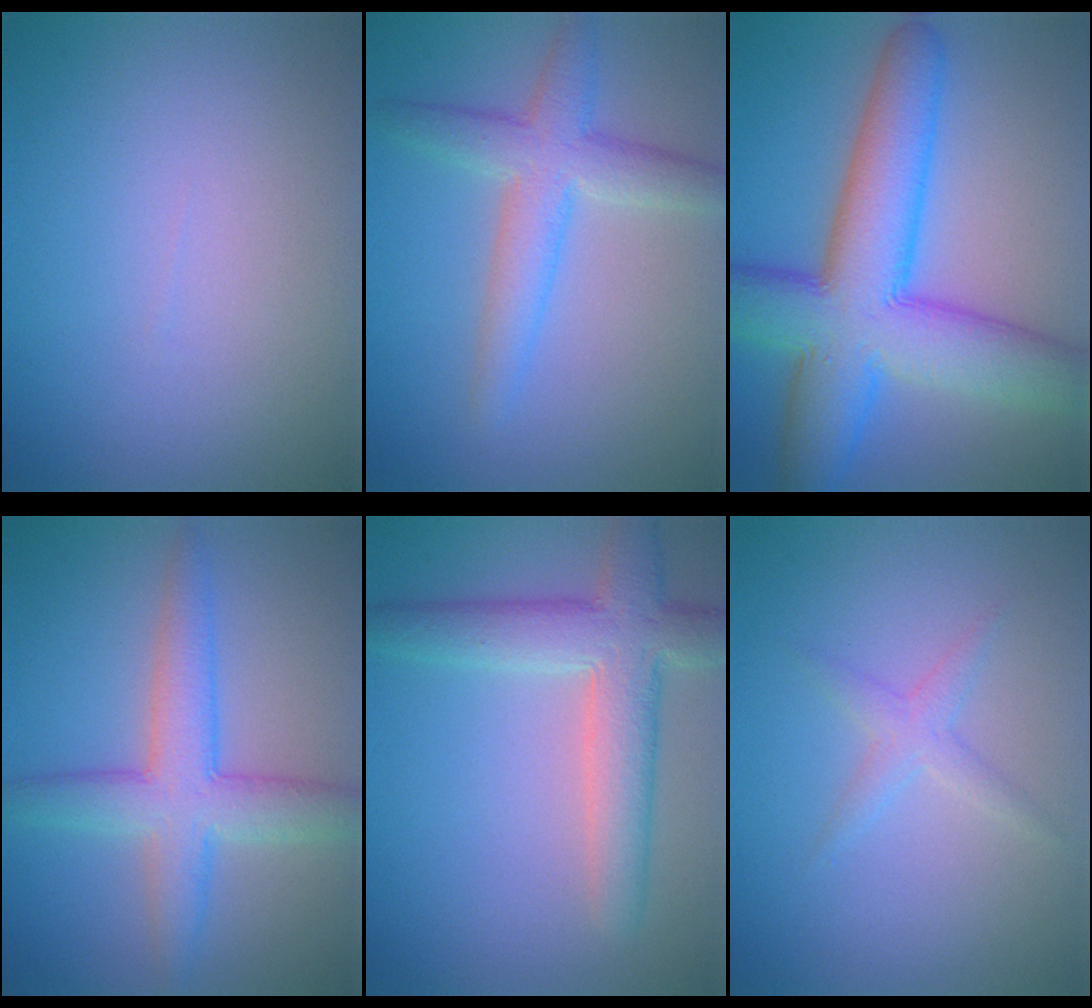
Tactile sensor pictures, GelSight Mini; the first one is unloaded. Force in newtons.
{"total": 4.4, "press": 4.4, "slide": 0.0}
{"total": 11.5, "press": 11.5, "slide": 0.4}
{"total": 5.5, "press": 5.5, "slide": 0.1}
{"total": 6.0, "press": 6.0, "slide": 0.5}
{"total": 1.6, "press": 1.6, "slide": 0.1}